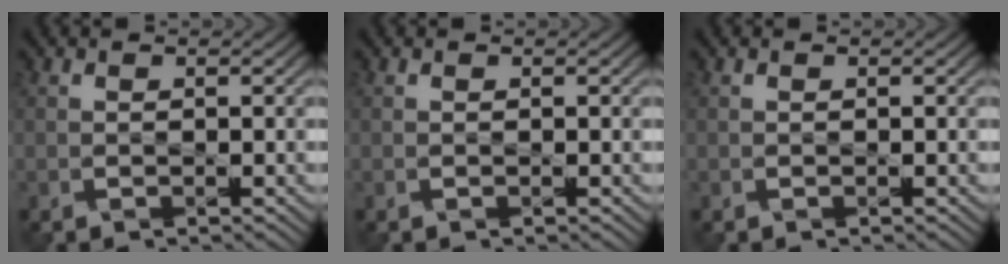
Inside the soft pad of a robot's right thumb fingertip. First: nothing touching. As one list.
[{"total": 0.0}, {"total": 0.0}]